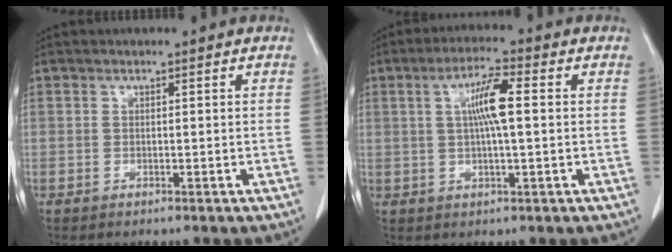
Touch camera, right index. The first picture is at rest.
{"total": 6.5, "force": [1.0, 0.6, 6.4], "torque": [-0.119, 0.008, 0.017]}